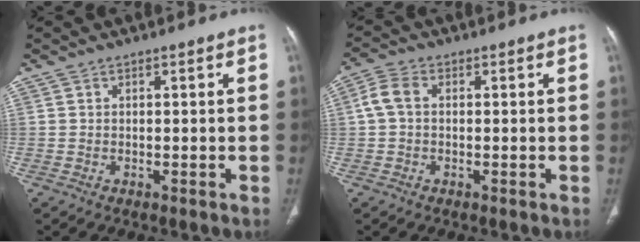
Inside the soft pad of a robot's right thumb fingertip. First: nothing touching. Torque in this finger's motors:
{"motor_torque": [0.05, -0.05, 0.14, -0.27, 0.04]}